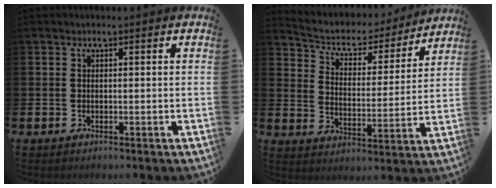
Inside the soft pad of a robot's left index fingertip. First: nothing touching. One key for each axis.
{"total": 5.0, "fx": 4.4, "fy": 2.1, "fz": 1.0, "tx": -0.048, "ty": -0.036, "tz": 0.067}